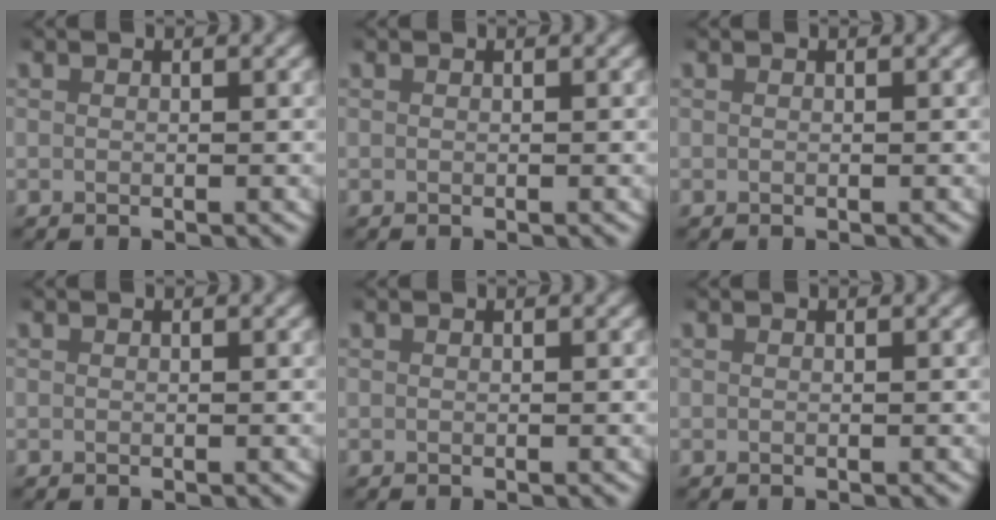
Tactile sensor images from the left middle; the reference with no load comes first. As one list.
[{"total": 0.0}, {"total": 0.0}, {"total": 0.0}, {"total": 0.0}, {"total": 0.0}]